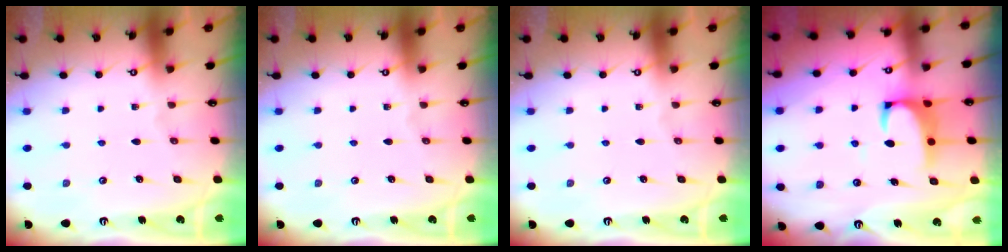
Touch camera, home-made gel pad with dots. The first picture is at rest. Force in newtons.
{"total": 0.0}
{"total": 0.0}
{"total": 2.3, "press": 2.1, "slide": 1.0}